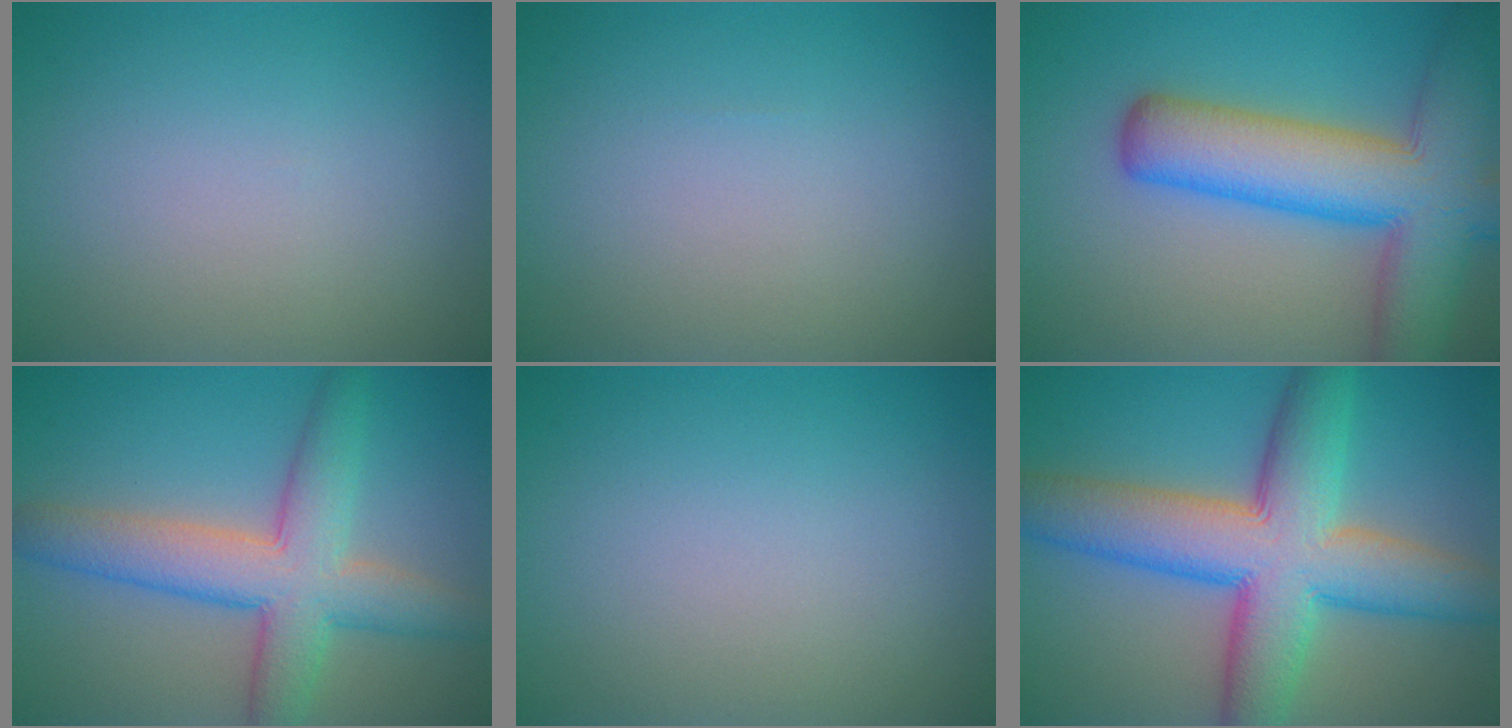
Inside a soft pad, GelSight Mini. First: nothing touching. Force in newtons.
{"total": 0.0}
{"total": 11.1, "press": 11.1, "slide": 0.7}
{"total": 7.2, "press": 7.2, "slide": 0.2}
{"total": 0.0}
{"total": 11.2, "press": 11.2, "slide": 0.5}